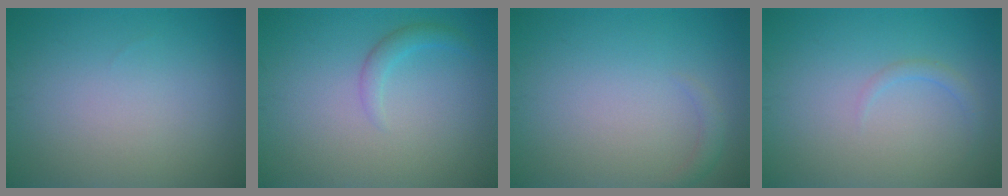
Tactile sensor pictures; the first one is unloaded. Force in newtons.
{"total": 1.5, "press": 1.5, "slide": 0.0}
{"total": 0.9, "press": 0.9, "slide": 0.1}
{"total": 1.0, "press": 1.0, "slide": 0.1}